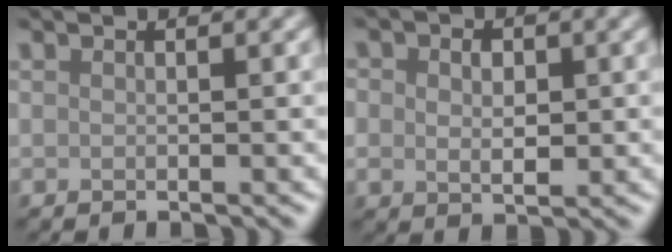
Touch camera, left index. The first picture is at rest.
{"total": 4.9, "force": [1.0, 3.7, 3.0], "torque": [-0.026, 0.026, -0.011]}